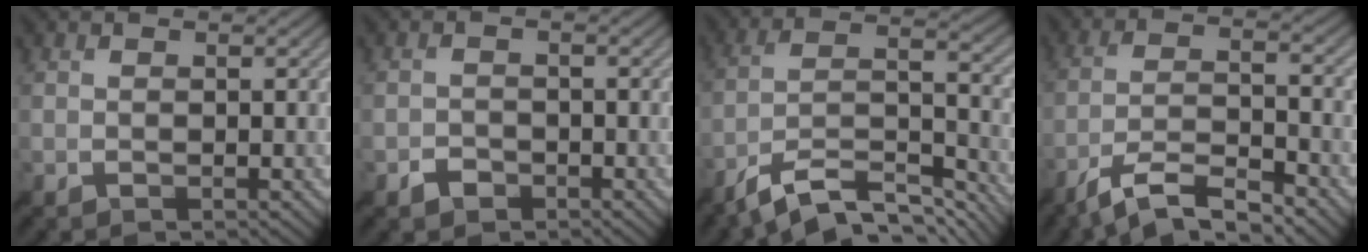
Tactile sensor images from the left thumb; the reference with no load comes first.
{"total": 1.9, "force": [-1.3, 1.2, 0.5], "torque": [-0.002, 0.002, -0.030]}
{"total": 11.8, "force": [-8.9, 3.2, 7.1], "torque": [-0.134, -0.003, -0.163]}
{"total": 9.1, "force": [-7.1, 1.9, 5.4], "torque": [-0.100, 0.004, -0.136]}